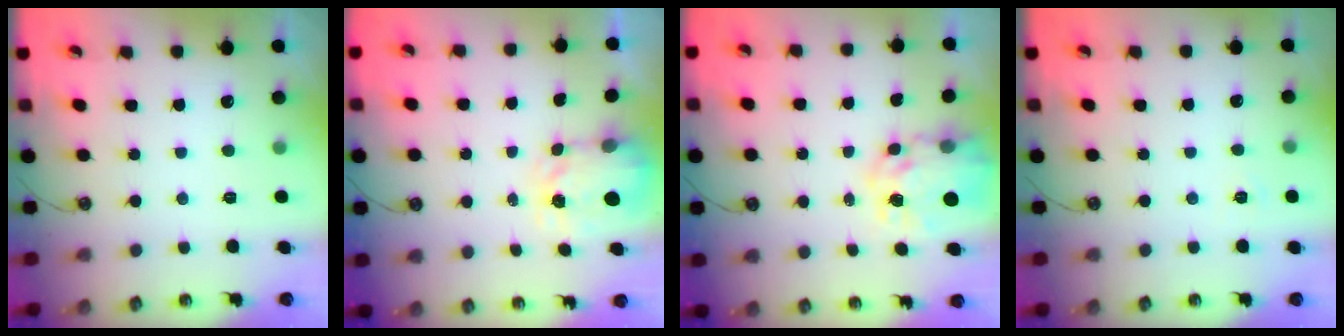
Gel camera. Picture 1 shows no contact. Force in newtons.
{"total": 3.6, "press": 3.6, "slide": 0.4}
{"total": 10.5, "press": 10.5, "slide": 1.0}
{"total": 2.1, "press": 2.1, "slide": 0.3}